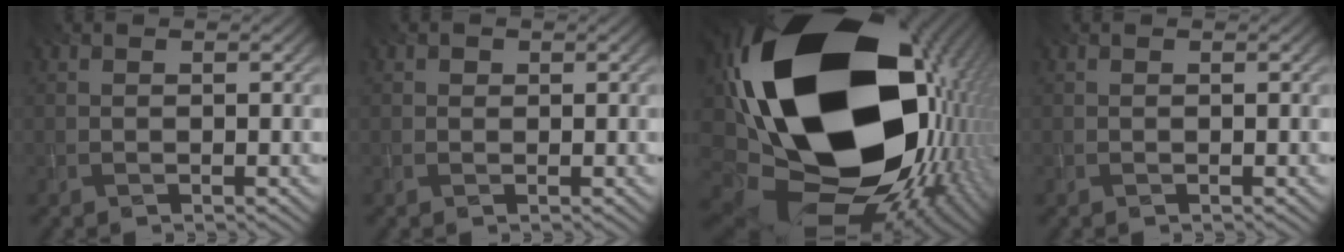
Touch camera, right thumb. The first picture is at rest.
{"total": 0.7, "force": [0.3, 0.6, 0.2], "torque": [0.000, -0.003, 0.002]}
{"total": 24.6, "force": [1.4, 17.0, 17.7], "torque": [-0.351, -0.090, 0.058]}
{"total": 0.0}